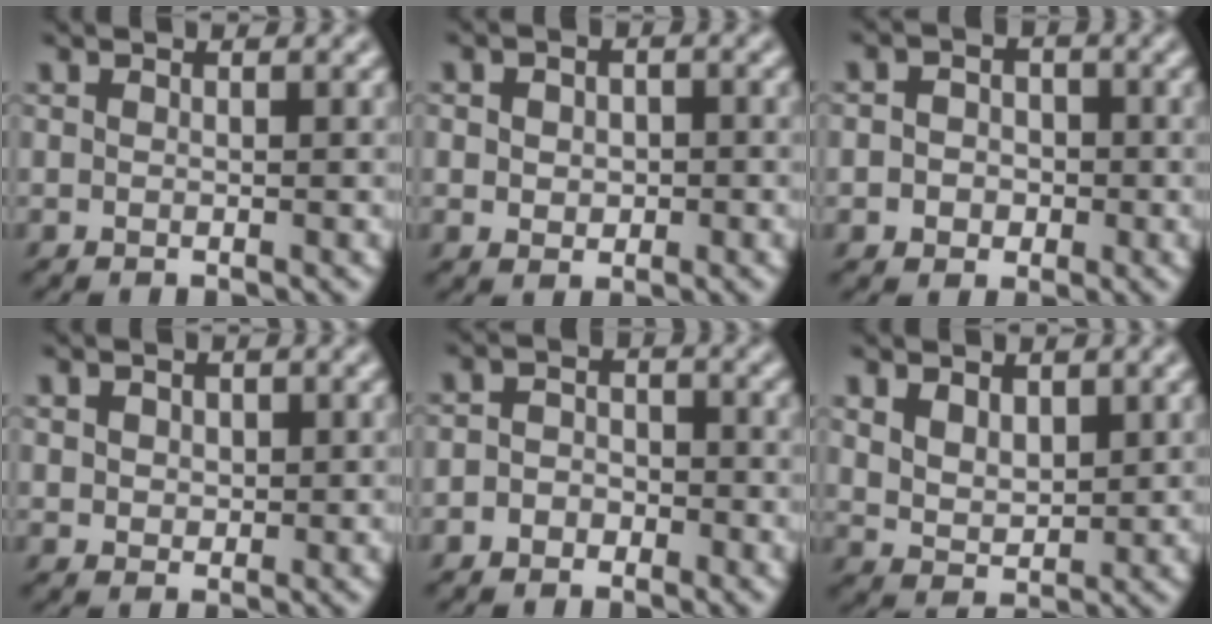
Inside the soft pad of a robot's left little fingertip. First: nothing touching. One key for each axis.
{"total": 2.8, "fx": 0.0, "fy": 2.1, "fz": 1.8, "tx": -0.026, "ty": 0.010, "tz": -0.009}
{"total": 3.4, "fx": -0.5, "fy": 3.1, "fz": 1.4, "tx": 0.001, "ty": 0.010, "tz": -0.034}
{"total": 2.1, "fx": 0.8, "fy": 1.6, "fz": 1.1, "tx": -0.029, "ty": 0.008, "tz": 0.008}
{"total": 2.4, "fx": -1.2, "fy": 1.9, "fz": 0.8, "tx": 0.008, "ty": 0.005, "tz": -0.037}
{"total": 3.4, "fx": 1.5, "fy": 2.1, "fz": 2.2, "tx": -0.048, "ty": -0.008, "tz": 0.031}